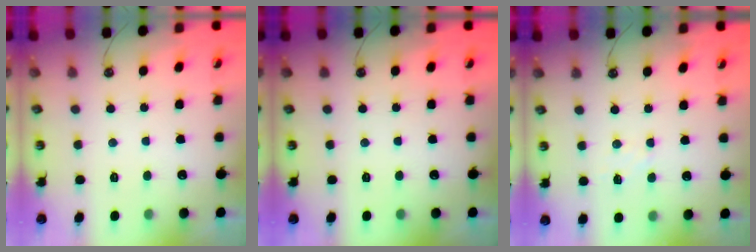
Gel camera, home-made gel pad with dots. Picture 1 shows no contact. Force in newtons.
{"total": 0.0}
{"total": 5.0, "press": 4.9, "slide": 0.6}